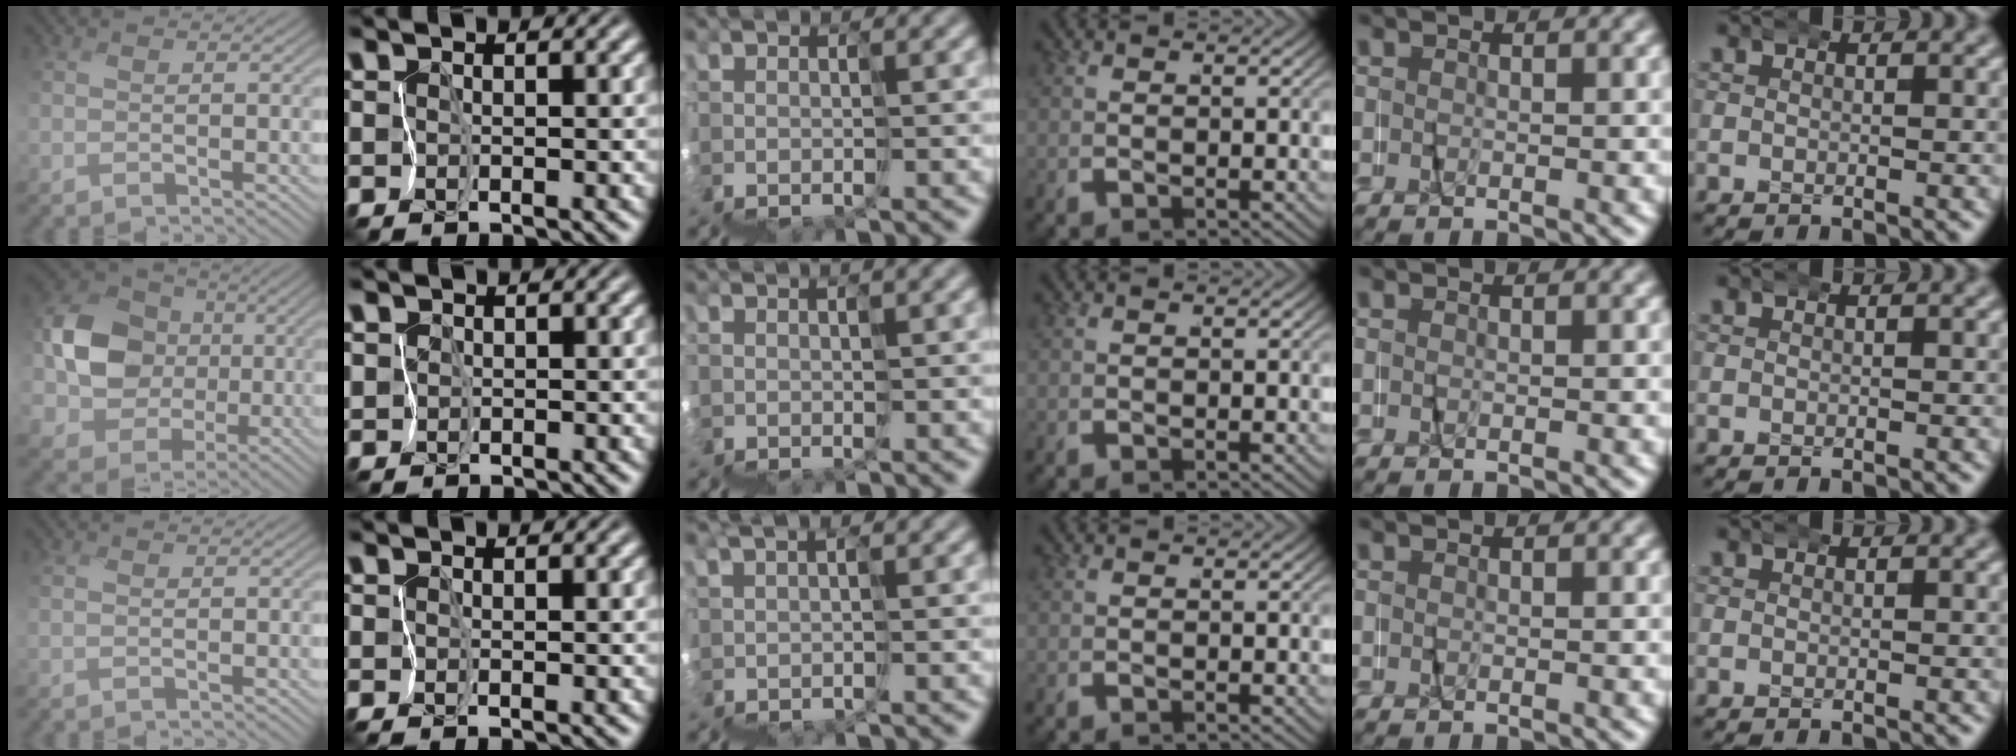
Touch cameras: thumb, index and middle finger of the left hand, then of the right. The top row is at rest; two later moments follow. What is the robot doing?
{"motion": "wrap", "object": "napkin"}